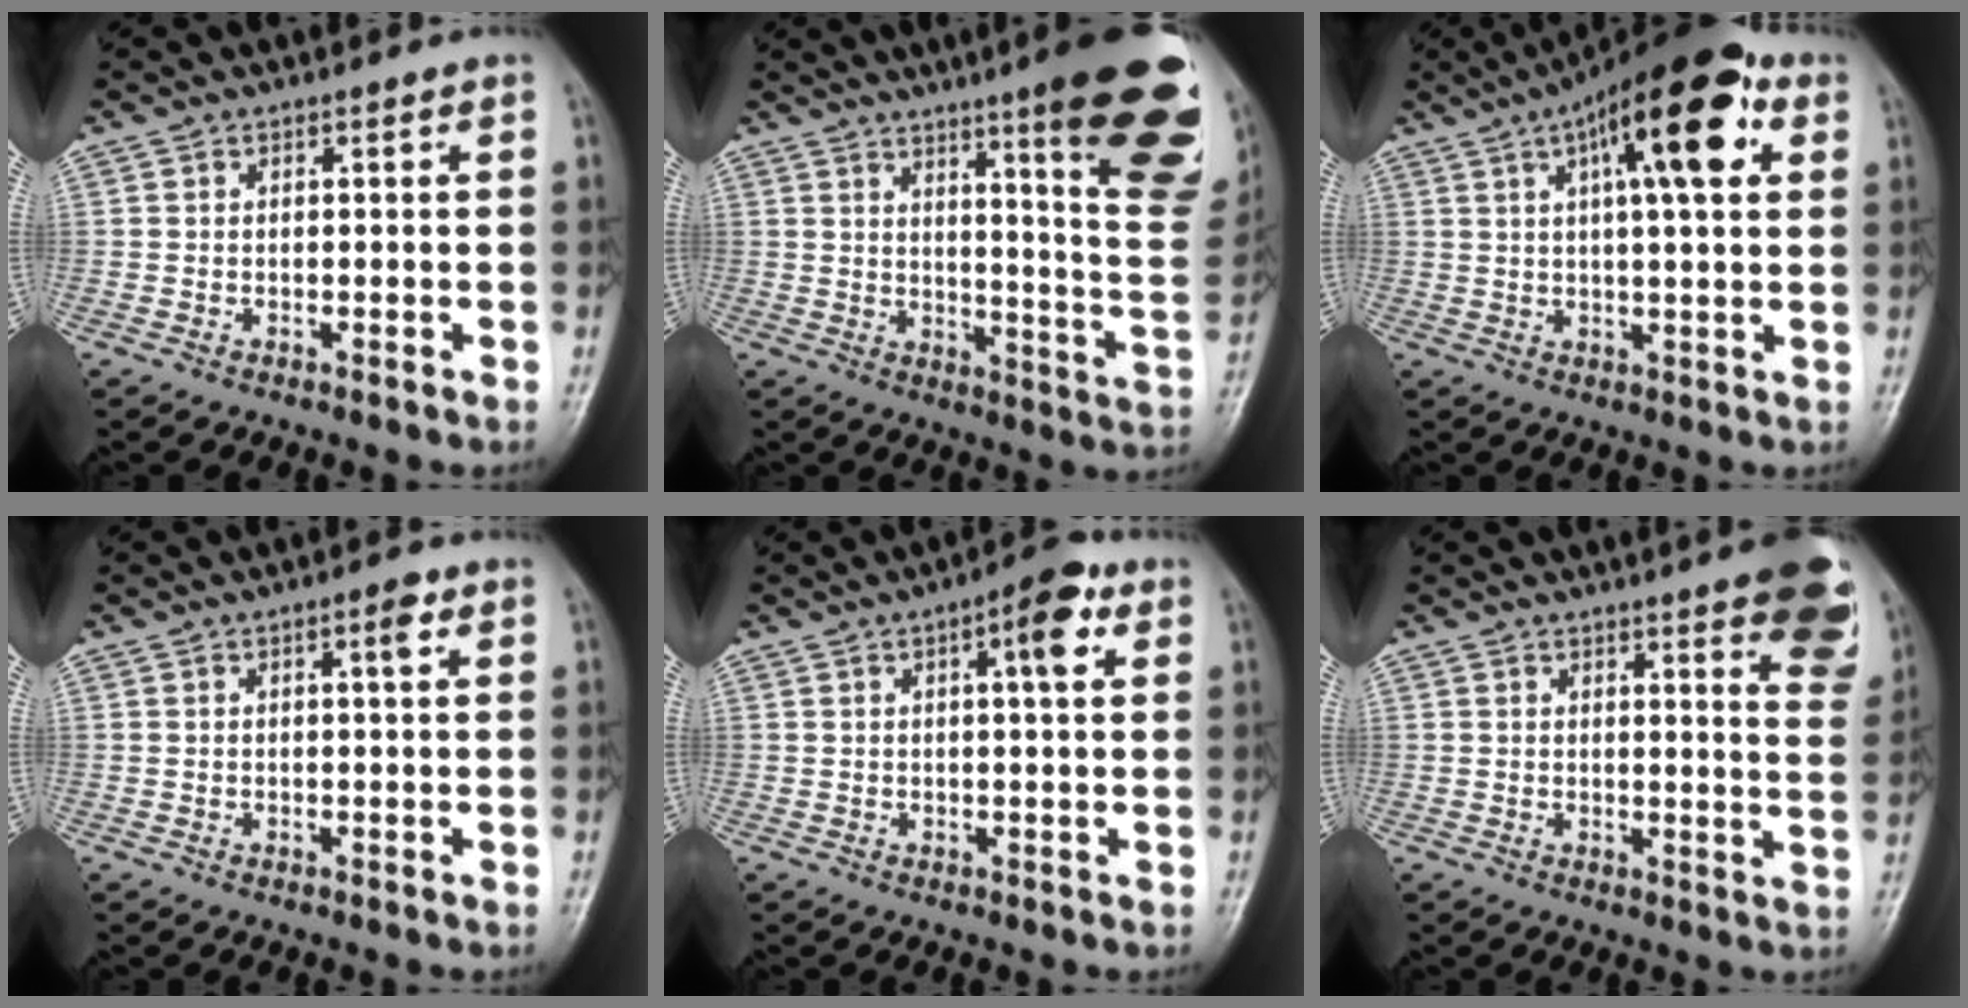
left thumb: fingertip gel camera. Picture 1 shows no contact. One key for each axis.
{"total": 24.4, "fx": 13.7, "fy": 3.9, "fz": 19.8, "tx": -0.212, "ty": -0.068, "tz": 0.181}
{"total": 17.5, "fx": 6.8, "fy": 5.6, "fz": 15.1, "tx": -0.206, "ty": 0.009, "tz": 0.093}
{"total": 2.4, "fx": 1.1, "fy": 0.5, "fz": 2.1, "tx": -0.033, "ty": -0.001, "tz": 0.015}
{"total": 6.6, "fx": 2.6, "fy": 1.9, "fz": 5.8, "tx": -0.074, "ty": 0.003, "tz": 0.029}
{"total": 14.7, "fx": 8.7, "fy": 3.4, "fz": 11.3, "tx": -0.111, "ty": -0.041, "tz": 0.091}